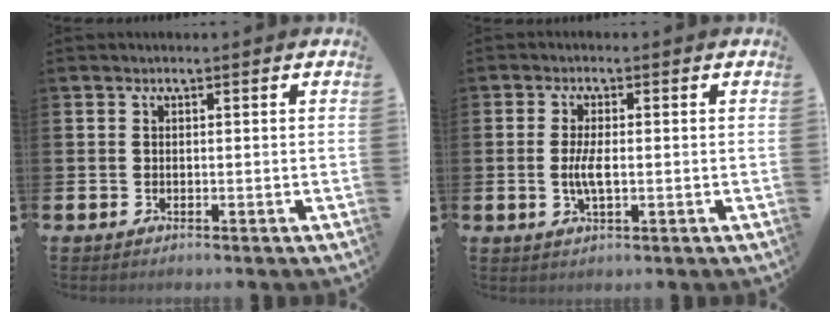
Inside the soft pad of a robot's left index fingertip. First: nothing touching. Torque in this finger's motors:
{"motor_torque": [0.16, 0.02, 0.12, 0.15]}